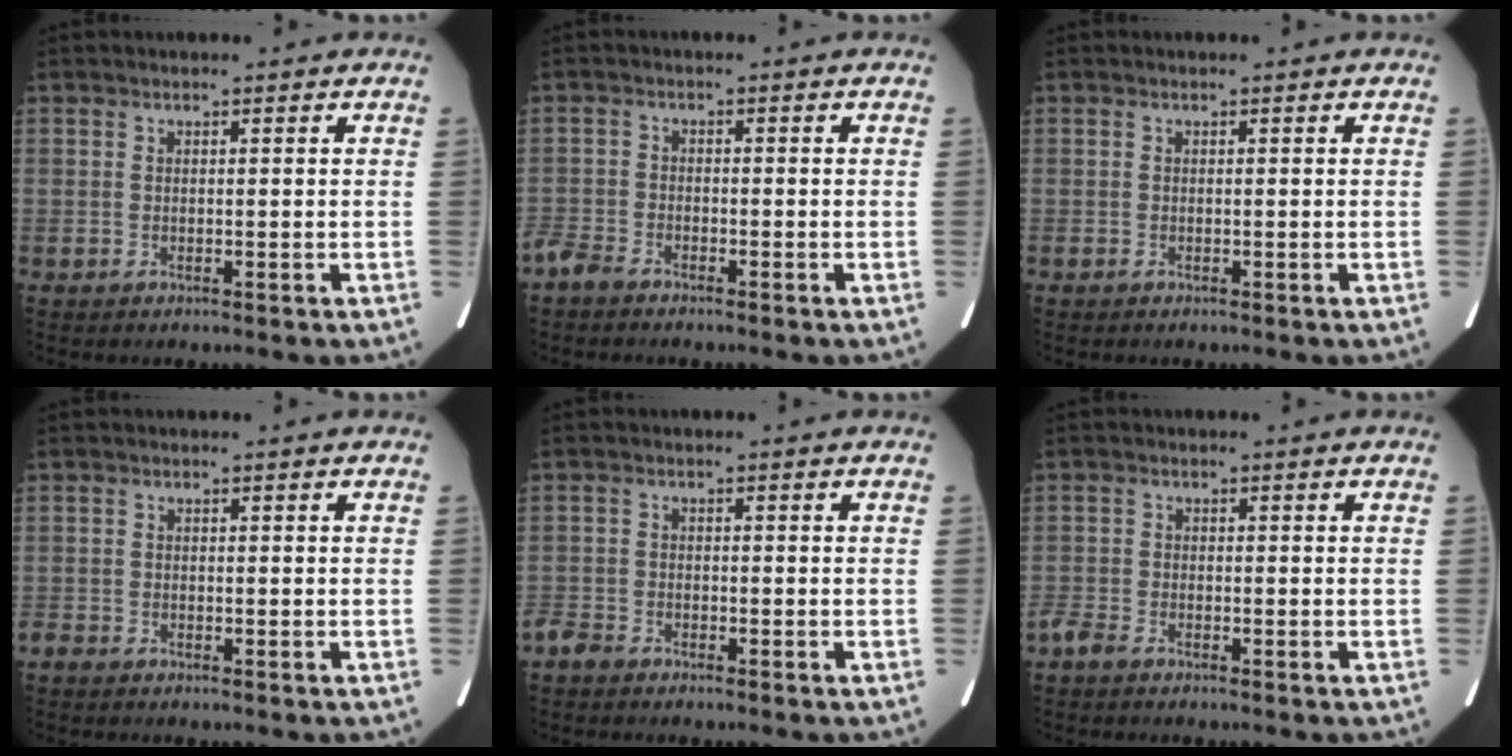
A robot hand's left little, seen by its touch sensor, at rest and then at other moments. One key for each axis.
{"total": 3.1, "fx": -2.8, "fy": 0.9, "fz": 1.0, "tx": -0.020, "ty": -0.004, "tz": -0.057}
{"total": 0.0}
{"total": 1.1, "fx": -1.0, "fy": 0.3, "fz": 0.3, "tx": -0.013, "ty": -0.002, "tz": -0.020}
{"total": 2.5, "fx": -2.3, "fy": 0.9, "fz": 0.5, "tx": -0.014, "ty": -0.001, "tz": -0.044}
{"total": 2.2, "fx": -1.9, "fy": 0.6, "fz": 0.9, "tx": -0.024, "ty": -0.002, "tz": -0.037}